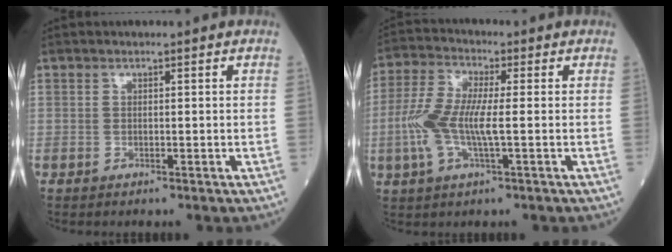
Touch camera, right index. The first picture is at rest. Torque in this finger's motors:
{"motor_torque": [0.41, -0.15, 0.19, 0.15]}